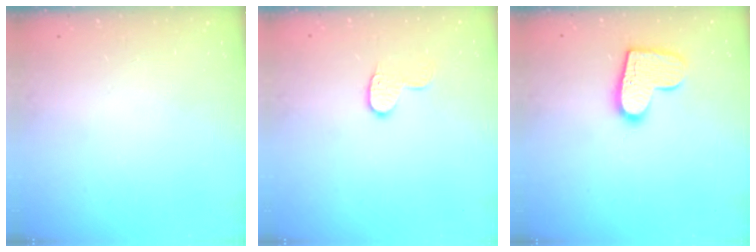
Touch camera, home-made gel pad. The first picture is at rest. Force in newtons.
{"total": 6.9, "press": 6.9, "slide": 0.1}
{"total": 12.7, "press": 12.6, "slide": 0.8}